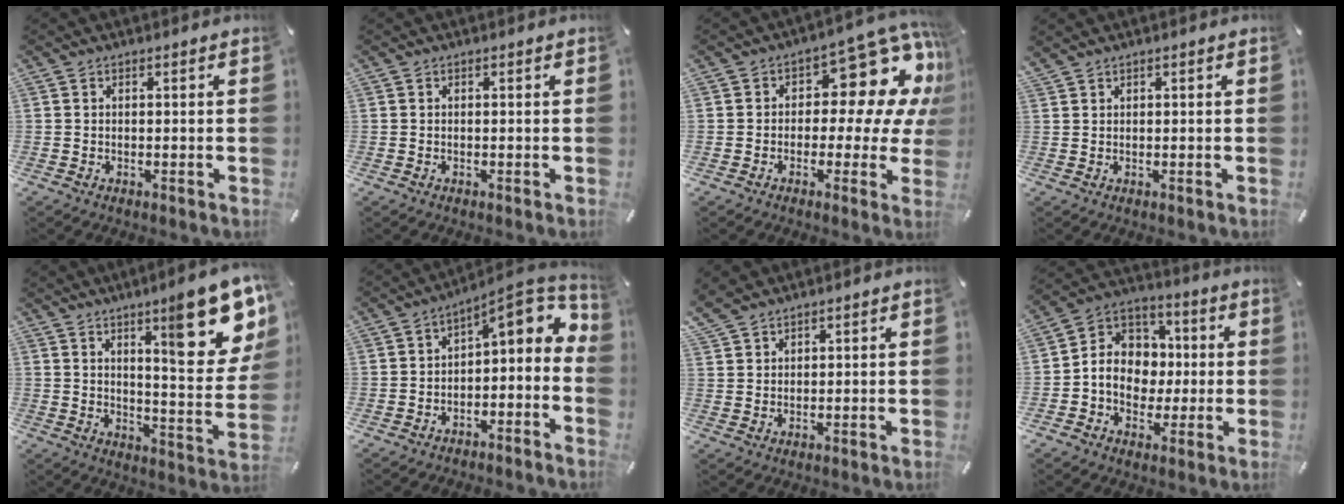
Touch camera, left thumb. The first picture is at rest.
{"total": 0.0}
{"total": 13.9, "force": [6.1, 7.6, 9.9], "torque": [-0.123, -0.057, 0.099]}
{"total": 0.7, "force": [0.7, 0.1, 0.2], "torque": [-0.004, -0.002, 0.013]}
{"total": 20.2, "force": [11.4, 5.8, 15.7], "torque": [-0.205, -0.080, 0.174]}
{"total": 6.8, "force": [1.4, 3.3, 5.8], "torque": [-0.064, -0.030, 0.013]}
{"total": 3.9, "force": [3.3, 1.9, 0.8], "torque": [-0.023, -0.010, 0.066]}
{"total": 10.0, "force": [-1.3, 9.4, 3.3], "torque": [-0.073, 0.008, -0.021]}